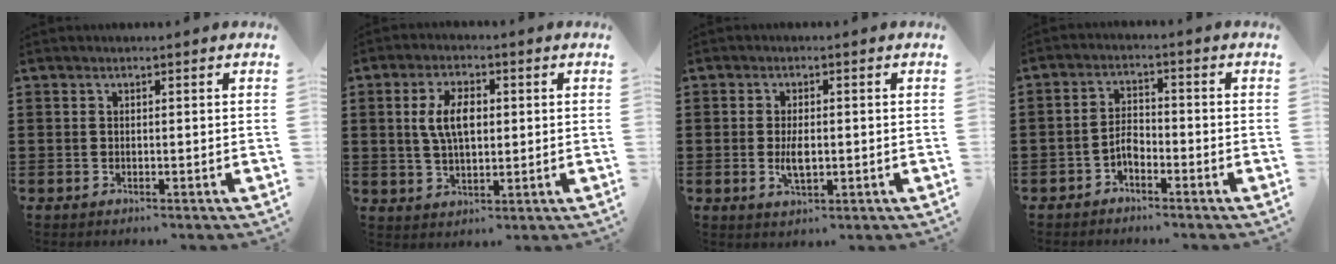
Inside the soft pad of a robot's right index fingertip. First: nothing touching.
{"total": 6.3, "force": [0.9, 3.1, 5.4], "torque": [-0.119, 0.009, 0.012]}
{"total": 3.6, "force": [-0.4, 1.5, 3.2], "torque": [-0.066, -0.001, -0.009]}
{"total": 2.8, "force": [-1.9, 1.4, 1.5], "torque": [-0.041, 0.002, -0.040]}